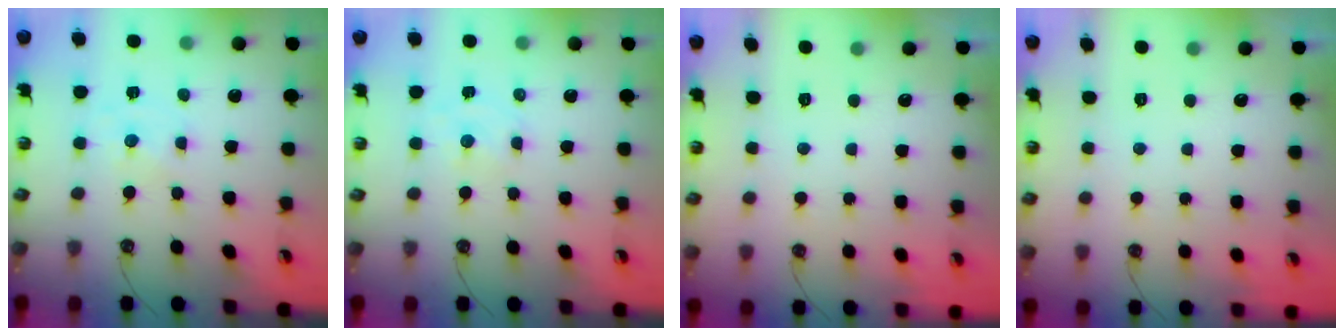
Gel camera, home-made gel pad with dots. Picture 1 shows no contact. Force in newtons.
{"total": 2.6, "press": 2.6, "slide": 0.1}
{"total": 0.0}
{"total": 0.0}